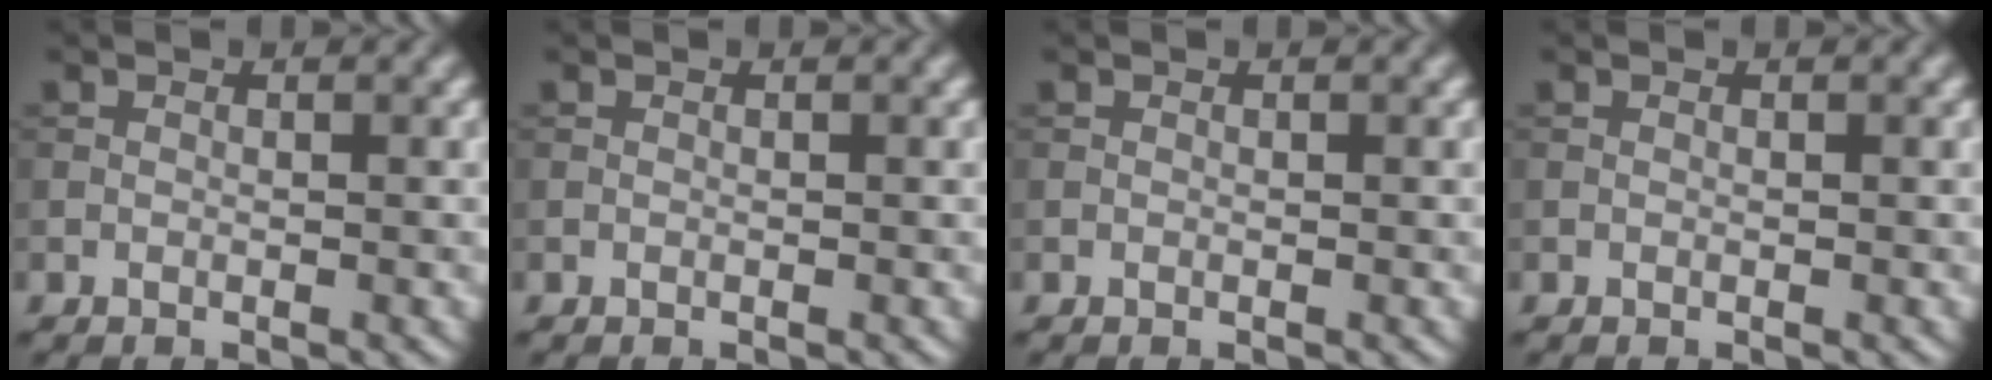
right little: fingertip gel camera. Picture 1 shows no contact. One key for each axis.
{"total": 0.0}
{"total": 0.0}
{"total": 0.0}